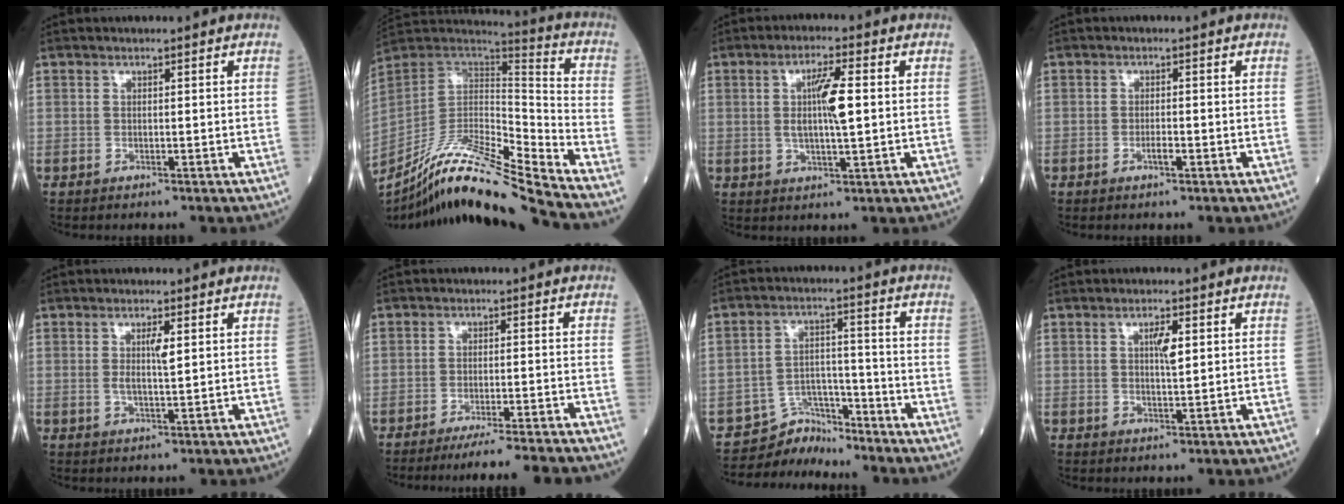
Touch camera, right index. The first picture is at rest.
{"total": 19.0, "force": [-16.8, -1.1, 8.8], "torque": [-0.167, 0.003, -0.304]}
{"total": 6.4, "force": [0.7, 0.7, 6.4], "torque": [-0.117, 0.003, 0.013]}
{"total": 1.4, "force": [-0.7, 0.3, 1.2], "torque": [-0.022, 0.001, -0.011]}
{"total": 2.8, "force": [0.7, 0.3, 2.7], "torque": [-0.052, -0.003, 0.012]}
{"total": 10.1, "force": [-9.3, -1.2, 3.7], "torque": [-0.027, -0.016, -0.136]}
{"total": 5.7, "force": [-5.4, 1.3, -1.3], "torque": [0.017, 0.026, -0.090]}
{"total": 3.0, "force": [0.9, 0.6, 2.8], "torque": [-0.050, 0.000, 0.016]}